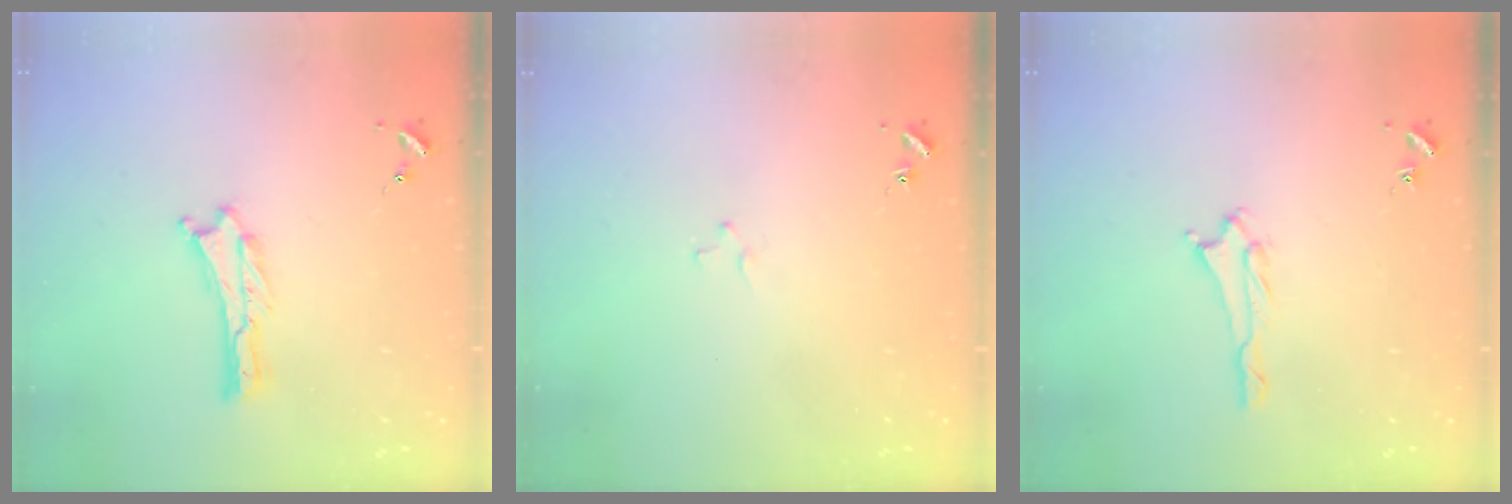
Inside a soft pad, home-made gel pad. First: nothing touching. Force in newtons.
{"total": 1.2, "press": 1.2, "slide": 0.2}
{"total": 1.6, "press": 1.6, "slide": 0.1}